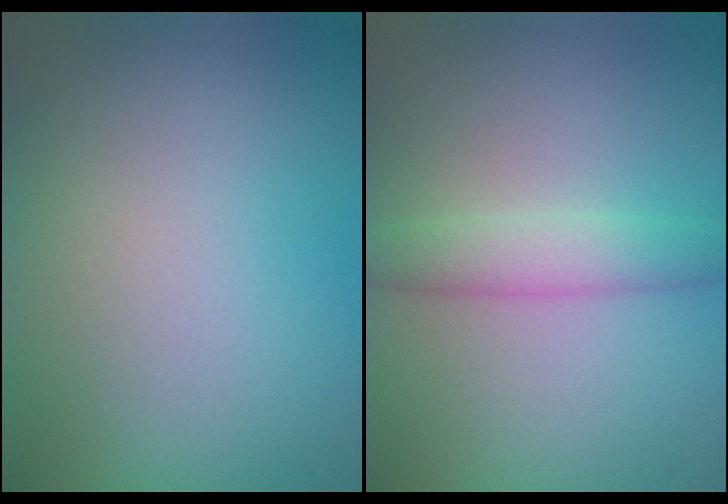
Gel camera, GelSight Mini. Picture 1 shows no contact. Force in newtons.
{"total": 2.9, "press": 2.9, "slide": 0.1}